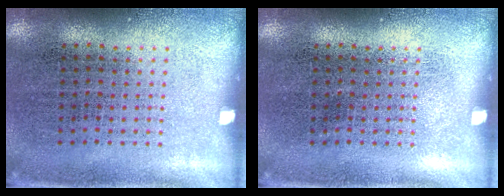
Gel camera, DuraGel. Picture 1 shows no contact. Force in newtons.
{"total": 0.0}